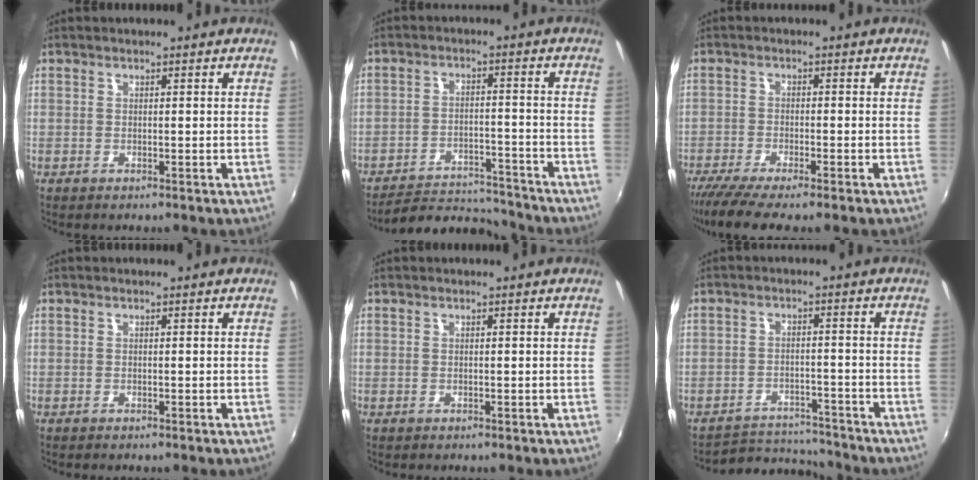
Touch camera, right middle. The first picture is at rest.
{"total": 11.1, "force": [-10.6, 2.7, 2.1], "torque": [-0.057, 0.017, -0.153]}
{"total": 7.5, "force": [-6.2, 0.4, 4.2], "torque": [-0.101, -0.030, -0.109]}
{"total": 0.0}
{"total": 0.0}
{"total": 7.6, "force": [-7.3, 2.2, -0.4], "torque": [-0.007, 0.025, -0.109]}